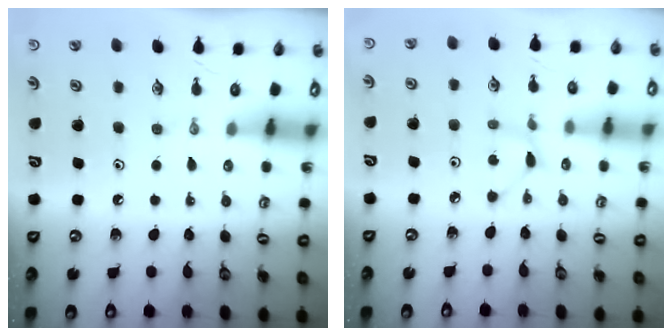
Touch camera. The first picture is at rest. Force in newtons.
{"total": 3.0, "press": 2.9, "slide": 0.4}